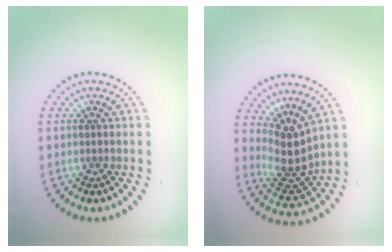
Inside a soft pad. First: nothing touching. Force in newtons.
{"total": 3.7, "press": 2.7, "slide": 2.5}